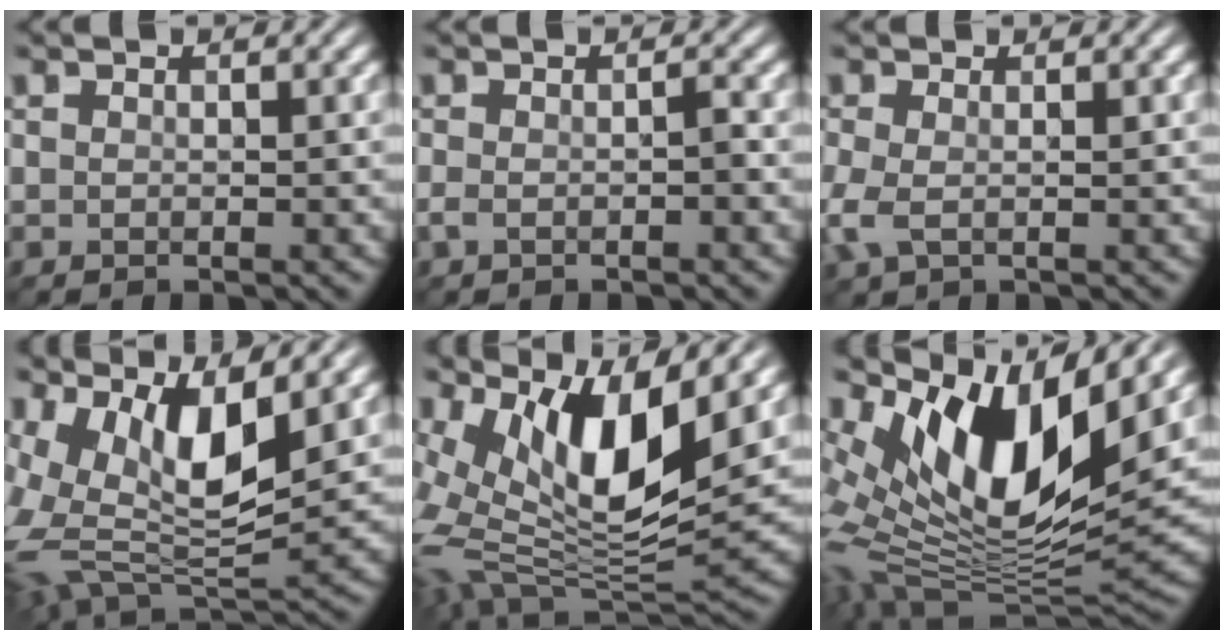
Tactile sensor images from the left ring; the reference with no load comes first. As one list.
[{"total": 1.5, "force": [-0.7, 0.5, 1.3], "torque": [-0.027, 0.001, -0.015]}, {"total": 2.7, "force": [-0.3, 1.5, 2.2], "torque": [-0.063, -0.005, -0.009]}, {"total": 10.2, "force": [3.2, 4.2, 8.8], "torque": [-0.178, -0.006, 0.060]}, {"total": 12.2, "force": [4.5, 4.9, 10.2], "torque": [-0.199, -0.001, 0.084]}, {"total": 13.6, "force": [4.3, 5.7, 11.5], "torque": [-0.220, -0.010, 0.080]}]